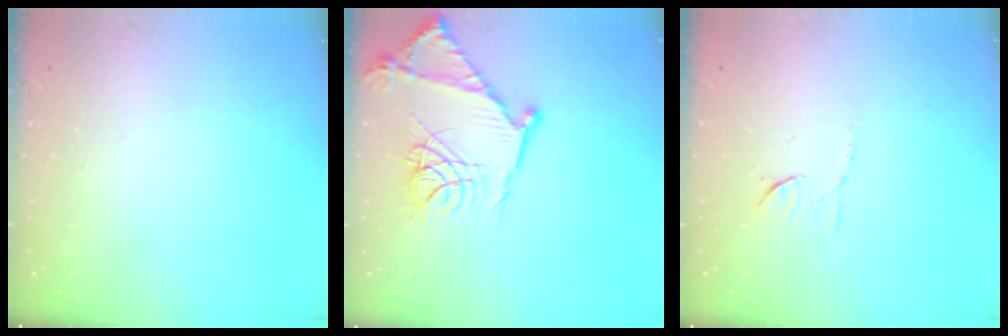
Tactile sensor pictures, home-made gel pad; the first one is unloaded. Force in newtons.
{"total": 16.5, "press": 16.4, "slide": 1.1}
{"total": 6.6, "press": 6.5, "slide": 1.1}